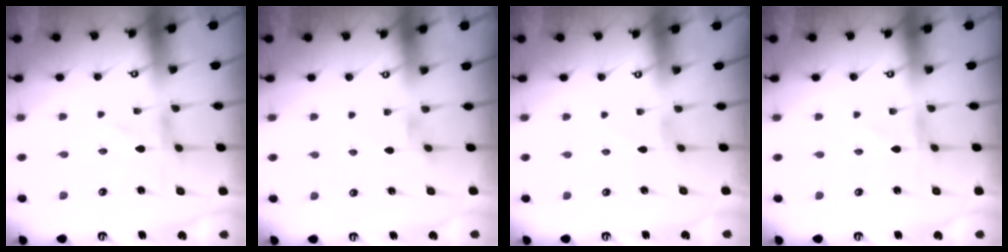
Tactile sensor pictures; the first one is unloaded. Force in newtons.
{"total": 0.9, "press": 0.8, "slide": 0.3}
{"total": 0.0}
{"total": 0.0}